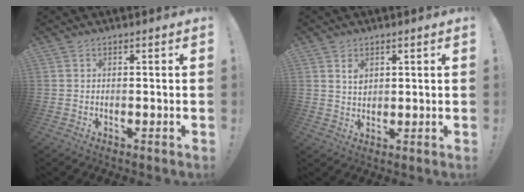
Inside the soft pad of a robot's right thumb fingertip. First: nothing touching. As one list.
[{"total": 3.3, "force": [1.9, 2.0, 1.7], "torque": [-0.019, -0.011, 0.032]}]